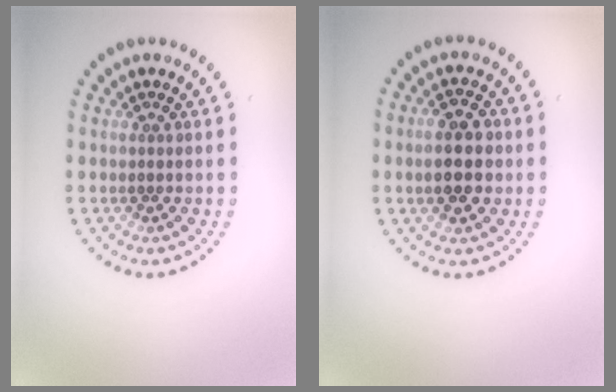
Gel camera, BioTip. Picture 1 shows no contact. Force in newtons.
{"total": 4.0, "press": 4.0, "slide": 0.1}